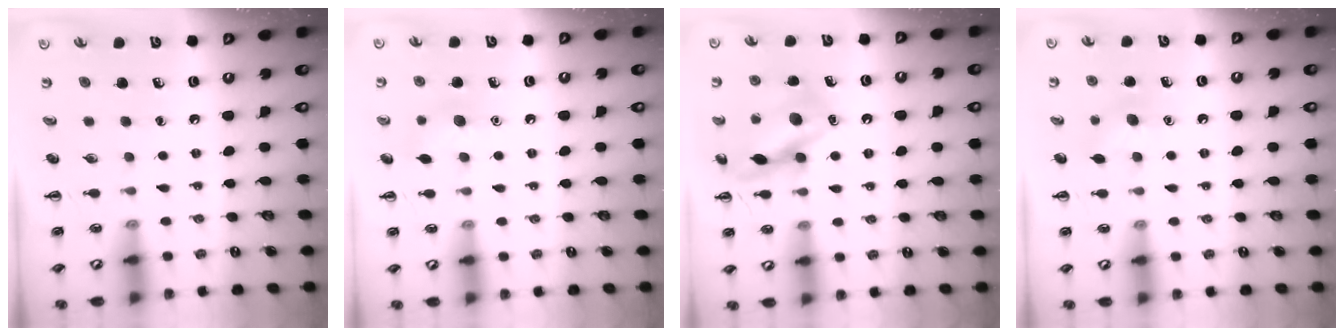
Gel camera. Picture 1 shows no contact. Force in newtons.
{"total": 7.8, "press": 7.7, "slide": 1.6}
{"total": 13.5, "press": 13.4, "slide": 1.6}
{"total": 4.9, "press": 4.8, "slide": 1.2}